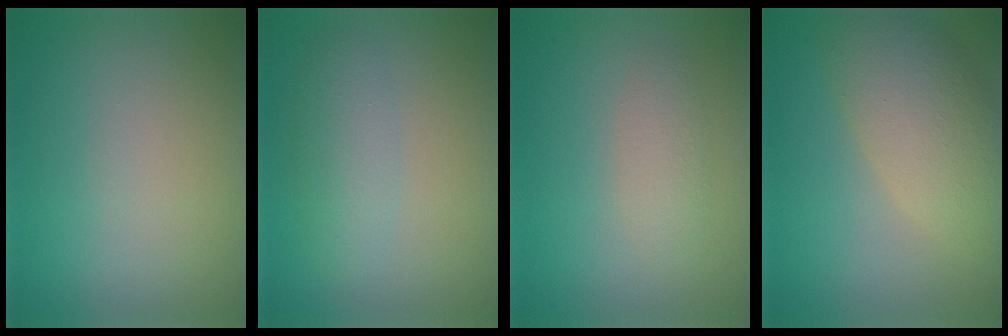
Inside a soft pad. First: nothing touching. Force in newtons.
{"total": 2.7, "press": 2.7, "slide": 0.0}
{"total": 1.7, "press": 1.7, "slide": 0.1}
{"total": 6.9, "press": 6.9, "slide": 0.5}